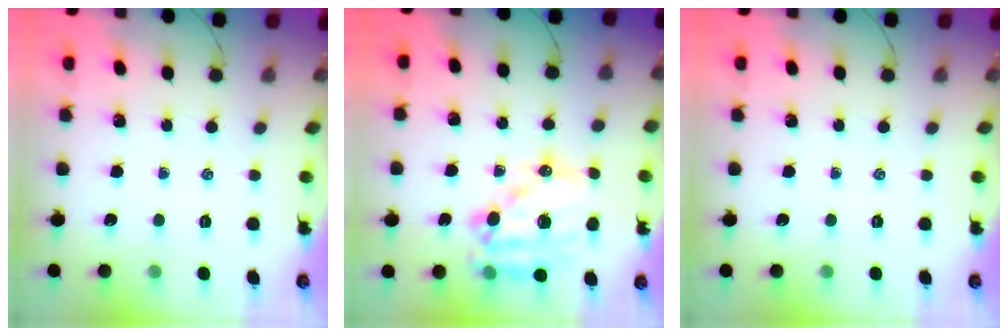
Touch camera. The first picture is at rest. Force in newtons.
{"total": 17.3, "press": 16.9, "slide": 3.8}
{"total": 0.0}